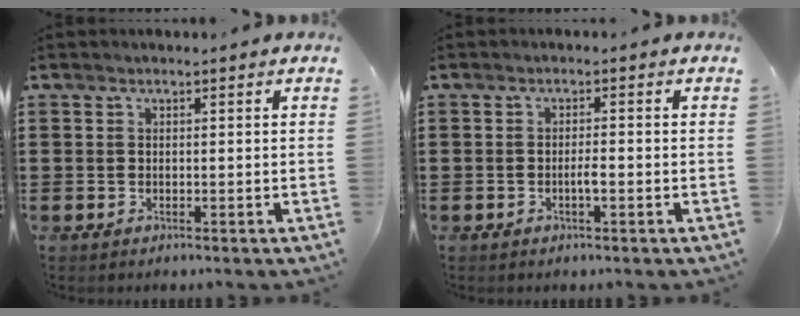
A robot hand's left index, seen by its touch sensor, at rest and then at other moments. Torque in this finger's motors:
{"motor_torque": [0.02, 0.02, 0.02, 0.03]}